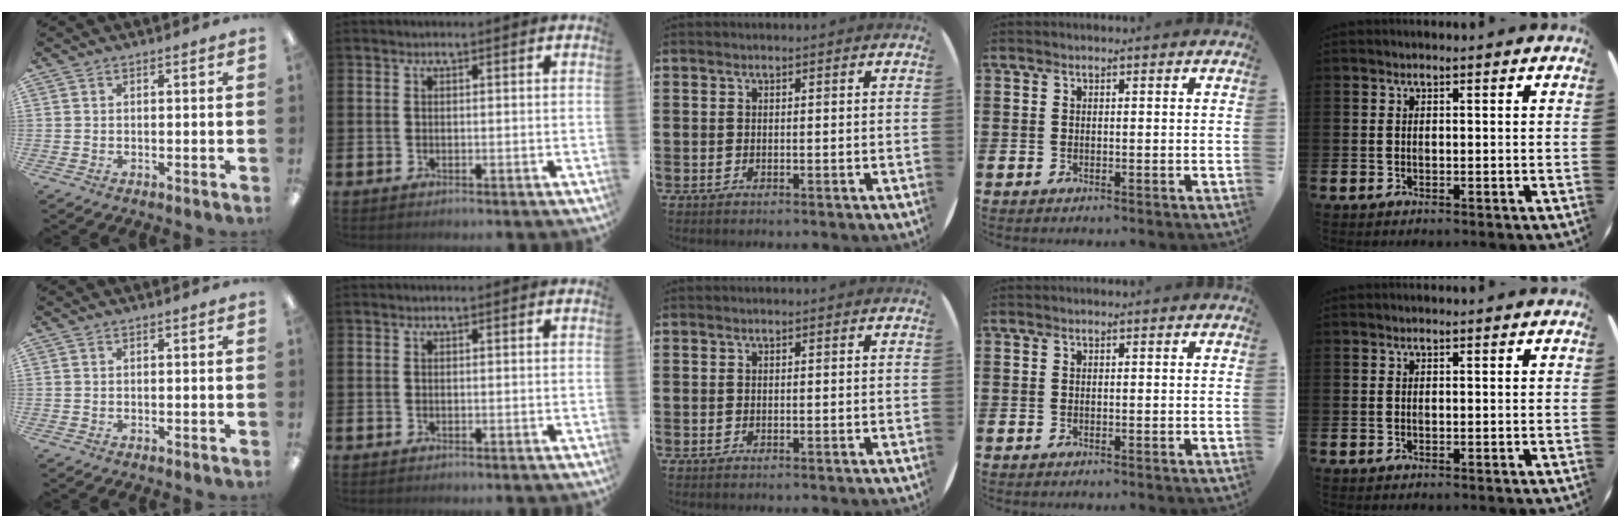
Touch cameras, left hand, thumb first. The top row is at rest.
{}